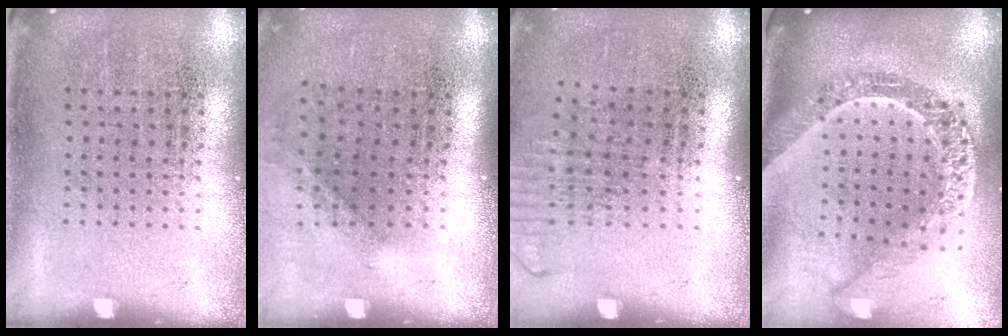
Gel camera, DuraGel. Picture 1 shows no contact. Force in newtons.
{"total": 1.3, "press": 0.9, "slide": 0.9}
{"total": 1.3, "press": 1.0, "slide": 0.7}
{"total": 2.7, "press": 2.2, "slide": 1.6}